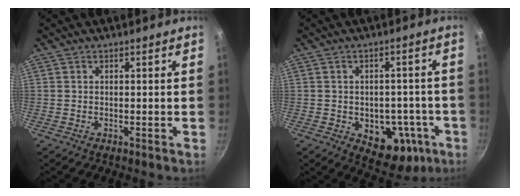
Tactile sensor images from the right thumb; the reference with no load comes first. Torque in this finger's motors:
{"motor_torque": [-0.24, 0.60, 0.35, 0.43, 0.03]}